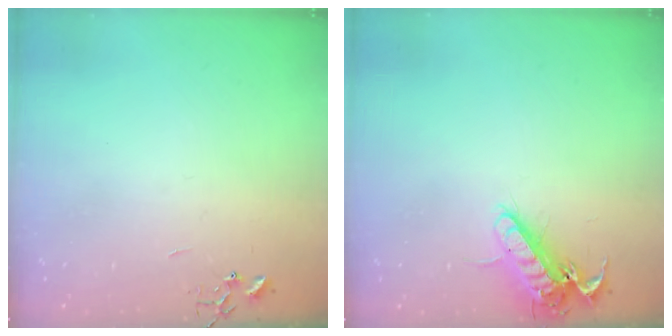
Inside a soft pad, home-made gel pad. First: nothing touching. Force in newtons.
{"total": 13.8, "press": 13.7, "slide": 2.0}